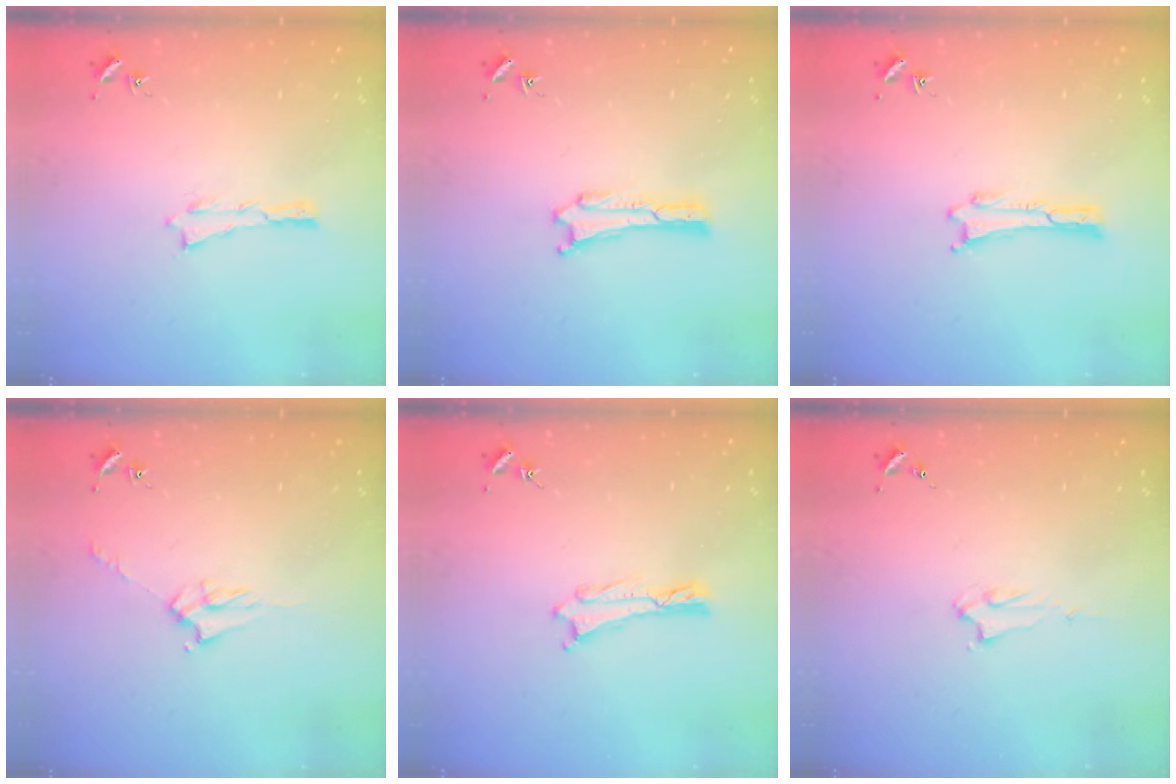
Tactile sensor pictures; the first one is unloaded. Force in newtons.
{"total": 0.0}
{"total": 0.0}
{"total": 4.2, "press": 4.2, "slide": 0.6}
{"total": 0.0}
{"total": 2.0, "press": 2.0, "slide": 0.2}